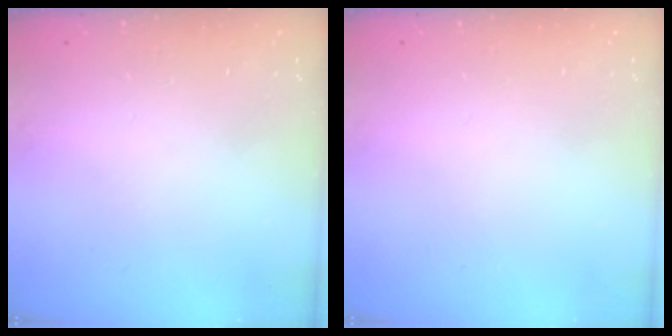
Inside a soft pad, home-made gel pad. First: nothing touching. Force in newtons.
{"total": 0.0}